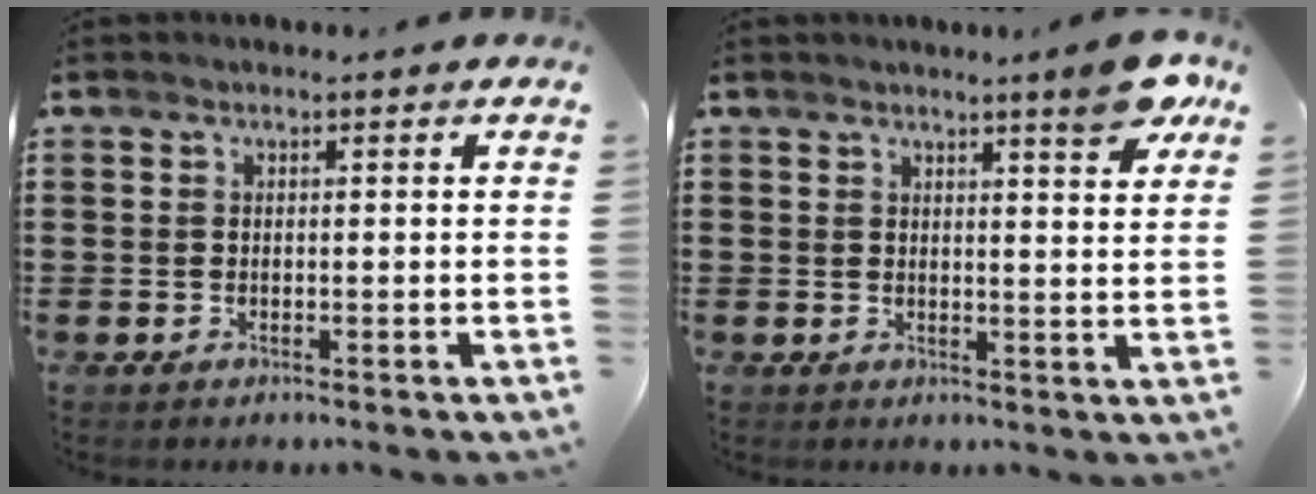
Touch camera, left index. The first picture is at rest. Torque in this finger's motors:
{"motor_torque": [0.18, -0.17, 0.23, 0.07]}